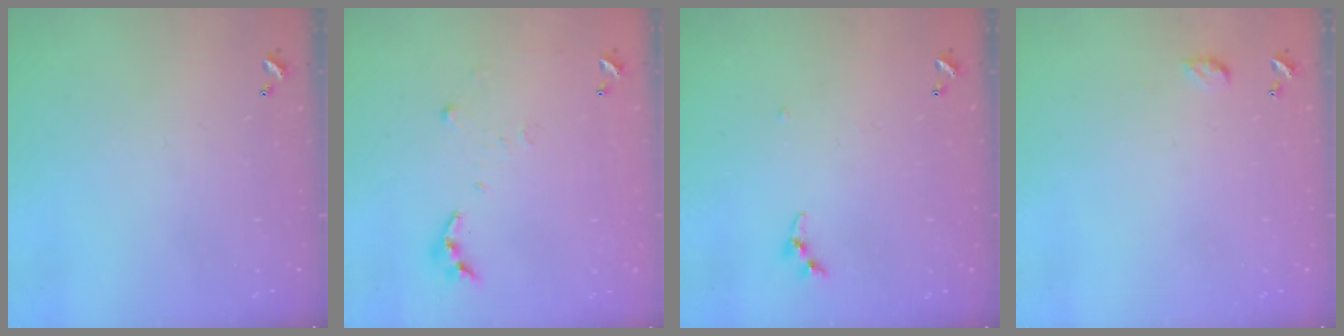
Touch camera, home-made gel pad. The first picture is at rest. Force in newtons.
{"total": 6.3, "press": 6.3, "slide": 0.6}
{"total": 4.0, "press": 3.9, "slide": 0.5}
{"total": 4.4, "press": 4.4, "slide": 0.6}